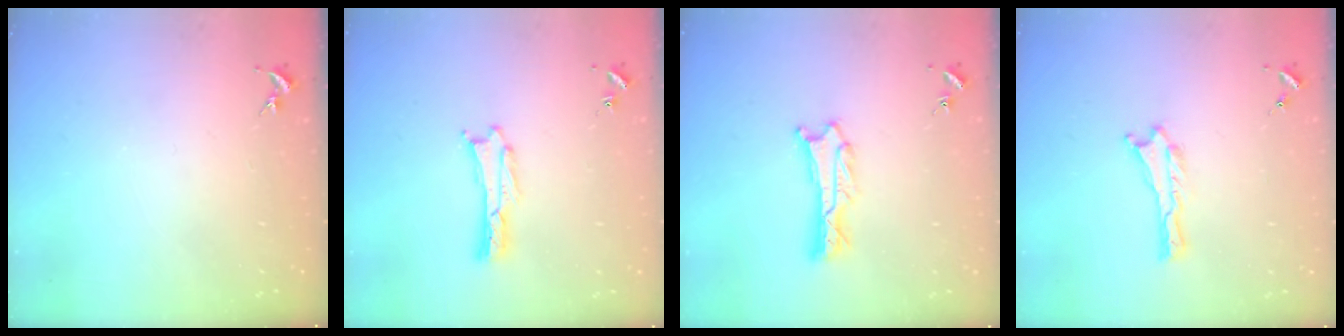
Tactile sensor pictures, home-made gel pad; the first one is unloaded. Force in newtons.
{"total": 0.0}
{"total": 1.2, "press": 1.2, "slide": 0.1}
{"total": 0.0}